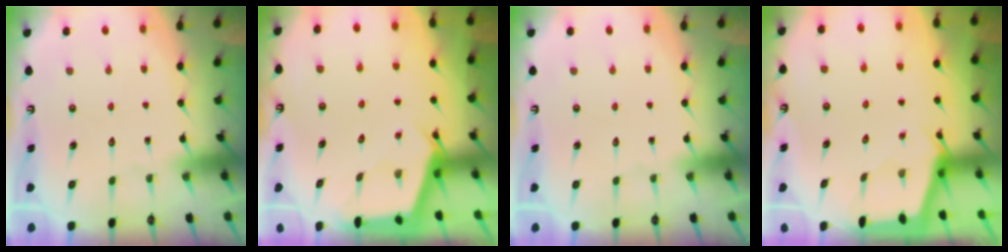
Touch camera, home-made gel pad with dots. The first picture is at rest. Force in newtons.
{"total": 2.9, "press": 2.8, "slide": 0.3}
{"total": 0.0}
{"total": 2.3, "press": 2.3, "slide": 0.3}